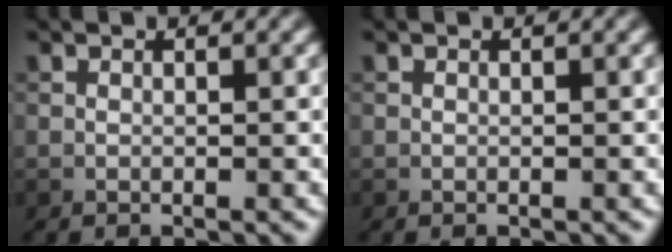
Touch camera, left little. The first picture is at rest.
{"total": 0.0}